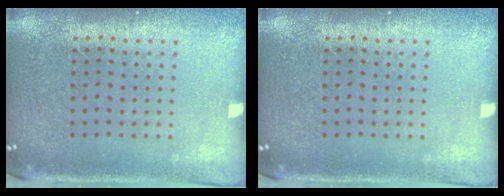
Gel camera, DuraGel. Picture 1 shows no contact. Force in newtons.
{"total": 0.0}